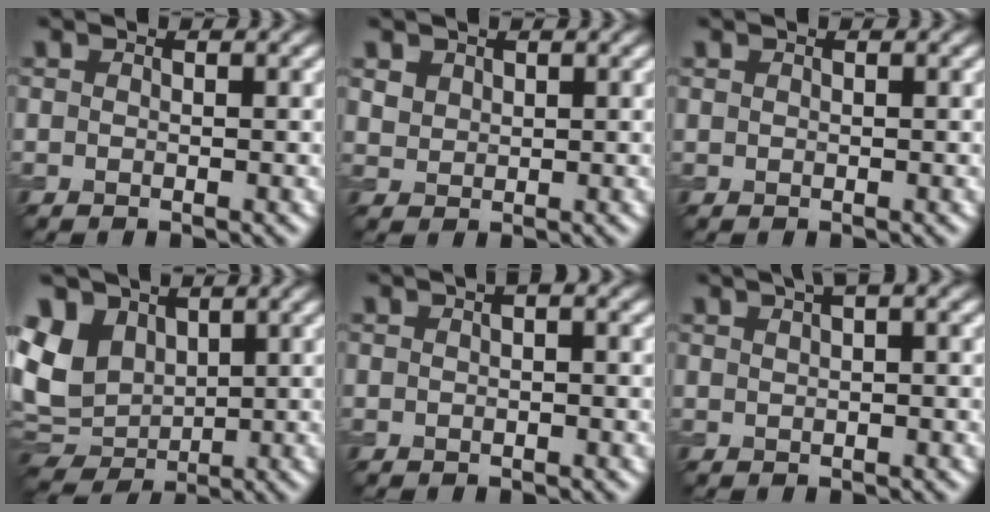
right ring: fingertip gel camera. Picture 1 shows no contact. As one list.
[{"total": 1.5, "force": [1.0, 1.0, 0.4], "torque": [-0.012, -0.005, 0.024]}, {"total": 0.0}, {"total": 7.3, "force": [1.5, 5.7, 4.3], "torque": [-0.111, 0.004, 0.026]}, {"total": 1.2, "force": [0.5, 0.3, 1.1], "torque": [-0.018, 0.003, 0.005]}, {"total": 3.0, "force": [1.8, 1.0, 2.3], "torque": [-0.026, 0.010, 0.019]}]